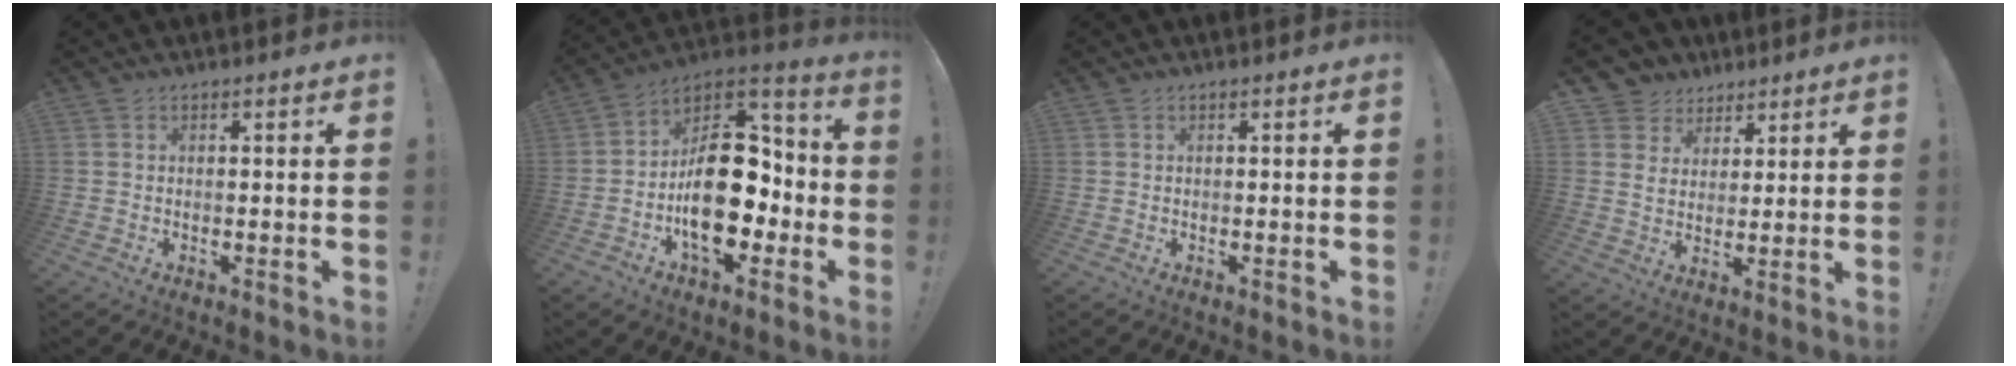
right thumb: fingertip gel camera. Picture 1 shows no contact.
{"total": 21.7, "force": [-3.9, 13.7, 16.3], "torque": [-0.243, 0.022, -0.052]}
{"total": 0.0}
{"total": 7.0, "force": [3.6, 5.9, 0.7], "torque": [-0.014, -0.025, 0.074]}